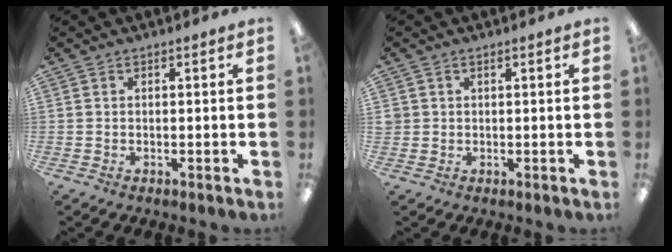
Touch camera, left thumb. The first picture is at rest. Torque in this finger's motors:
{"motor_torque": [-0.09, 0.17, 0.32, 0.07, 0.00]}